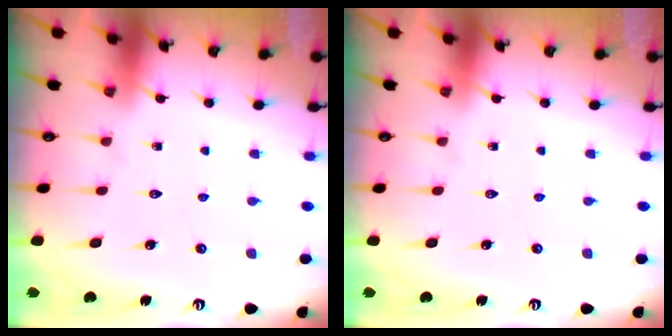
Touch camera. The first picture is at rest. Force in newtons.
{"total": 0.0}